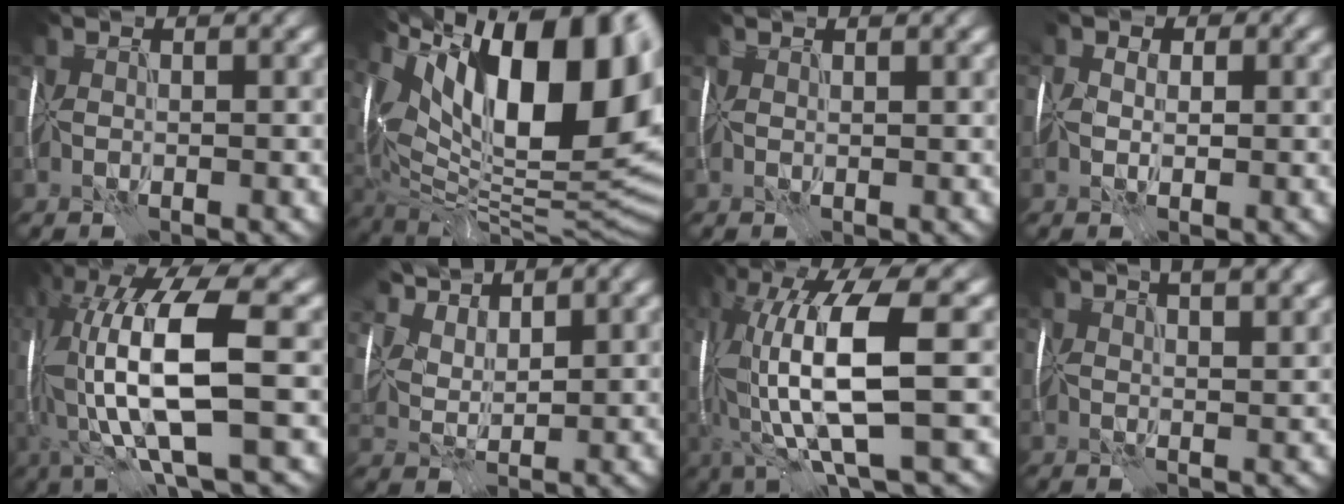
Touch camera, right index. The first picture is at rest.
{"total": 18.0, "force": [6.7, 7.5, 14.9], "torque": [-0.225, 0.043, 0.117]}
{"total": 1.2, "force": [1.2, 0.1, 0.1], "torque": [-0.007, 0.008, 0.010]}
{"total": 1.3, "force": [0.5, 1.2, -0.1], "torque": [-0.007, 0.010, 0.005]}
{"total": 12.8, "force": [0.7, 3.9, 12.2], "torque": [-0.275, 0.005, 0.024]}
{"total": 6.4, "force": [6.0, 2.0, 1.1], "torque": [-0.057, 0.001, 0.120]}
{"total": 11.2, "force": [1.0, 2.8, 10.8], "torque": [-0.224, 0.001, 0.029]}
{"total": 8.7, "force": [5.4, 3.6, 5.8], "torque": [-0.039, 0.058, 0.043]}